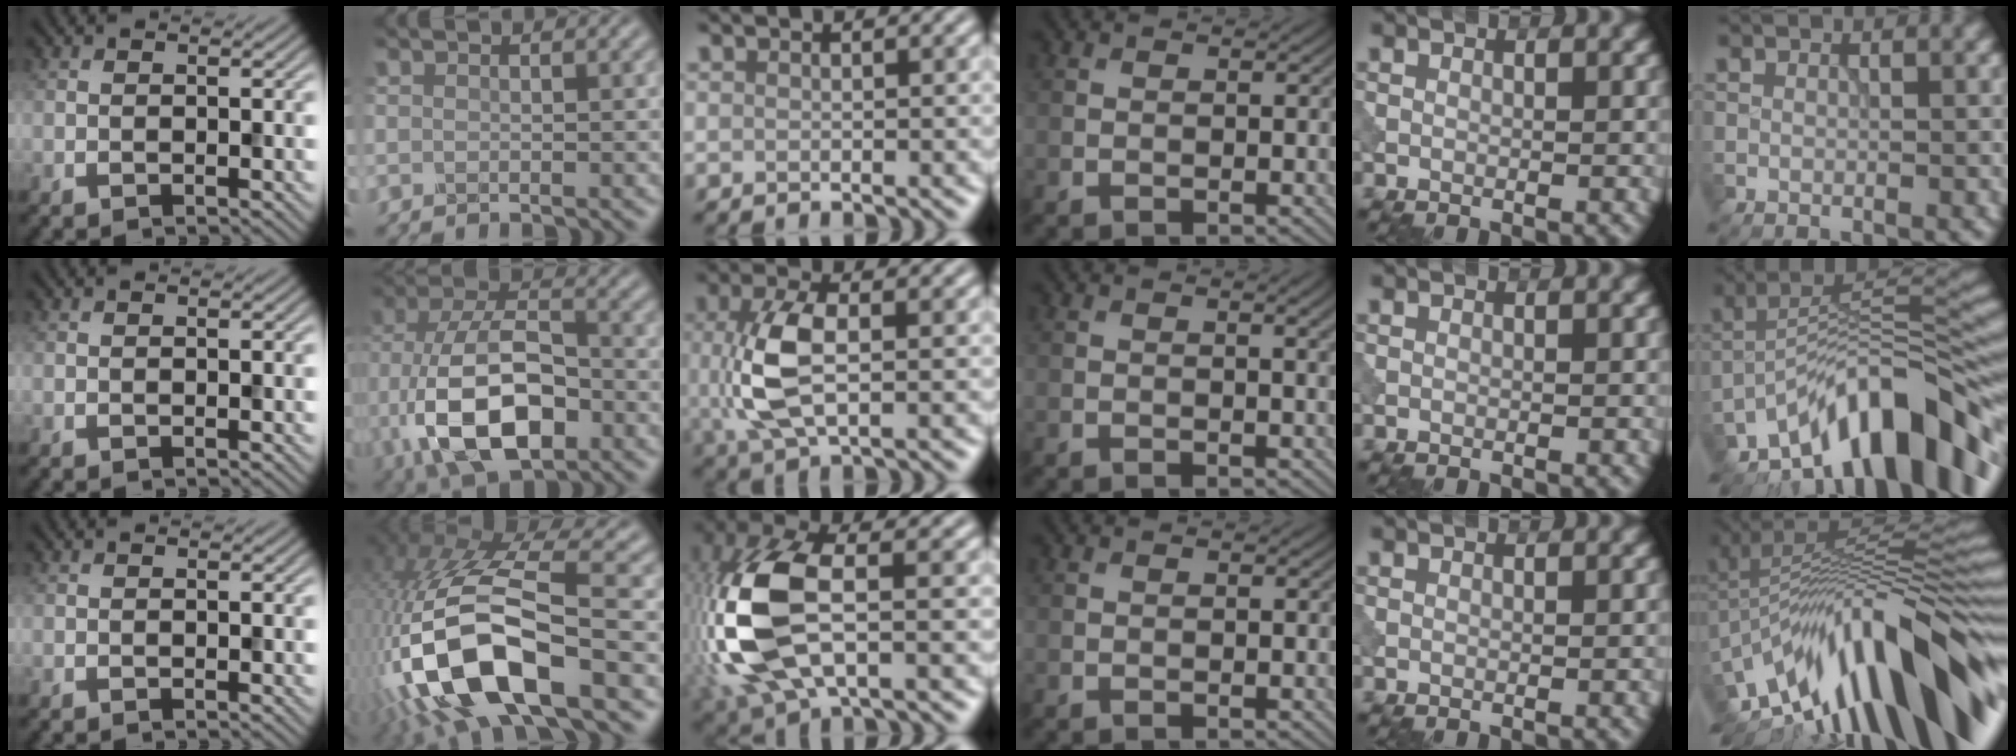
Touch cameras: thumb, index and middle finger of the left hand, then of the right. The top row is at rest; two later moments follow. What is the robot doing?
{"motion": "dispense", "object": "dispenser bottle"}